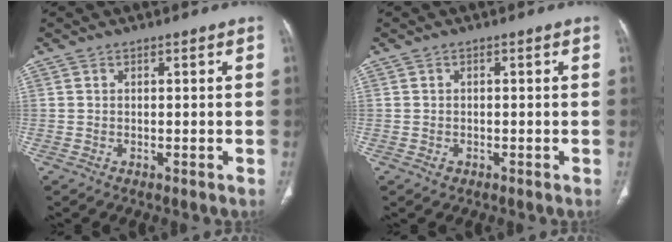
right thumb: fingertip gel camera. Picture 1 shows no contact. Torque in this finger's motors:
{"motor_torque": [0.04, 0.18, -0.23, 0.19, 0.05]}